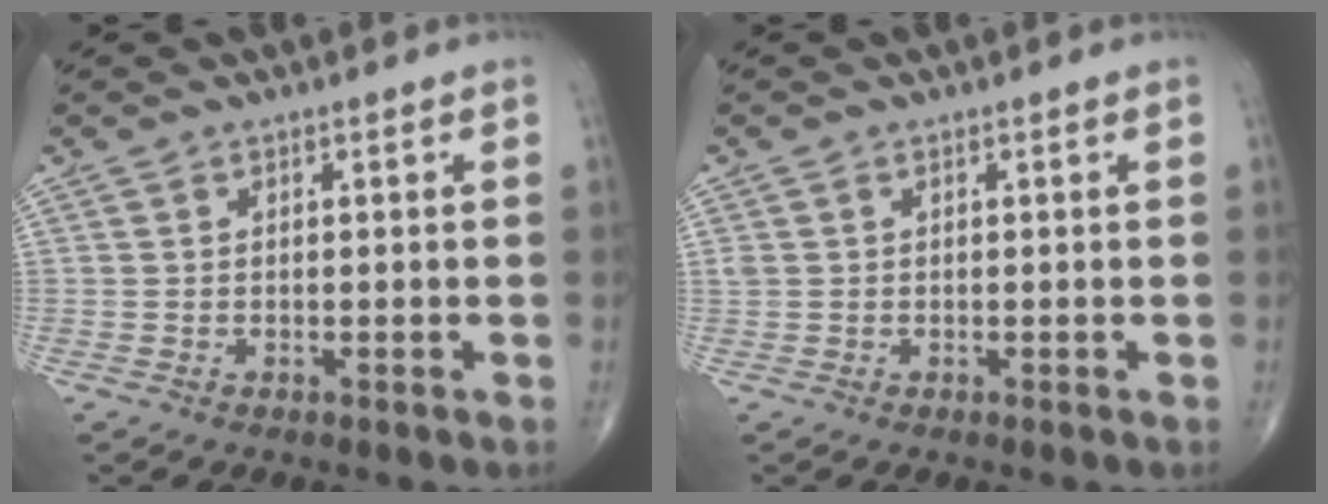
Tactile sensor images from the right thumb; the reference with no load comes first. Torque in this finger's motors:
{"motor_torque": [-0.09, -0.09, 0.21, 0.06, 0.02]}